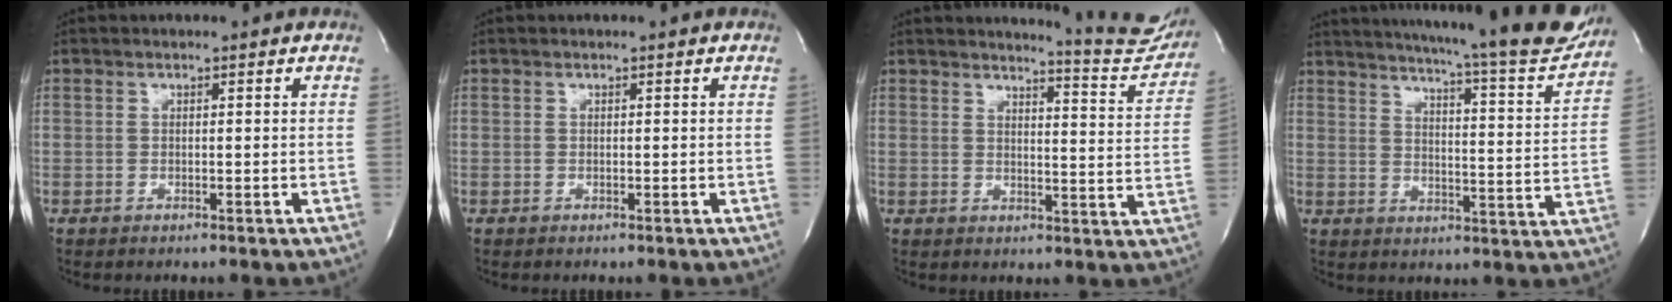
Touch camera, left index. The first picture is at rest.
{"total": 0.0}
{"total": 10.0, "force": [10.0, -0.1, 0.7], "torque": [-0.007, -0.075, 0.103]}
{"total": 23.8, "force": [21.4, 1.2, 10.4], "torque": [-0.161, -0.072, 0.260]}